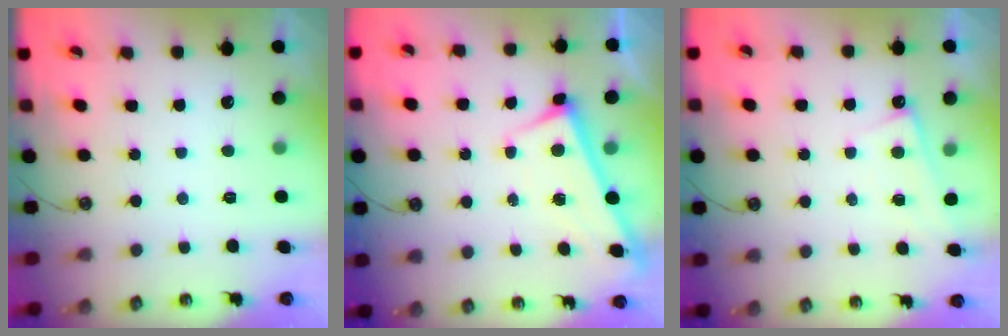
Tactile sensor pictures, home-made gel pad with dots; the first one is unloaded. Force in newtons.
{"total": 3.0, "press": 3.0, "slide": 0.2}
{"total": 0.8, "press": 0.8, "slide": 0.2}